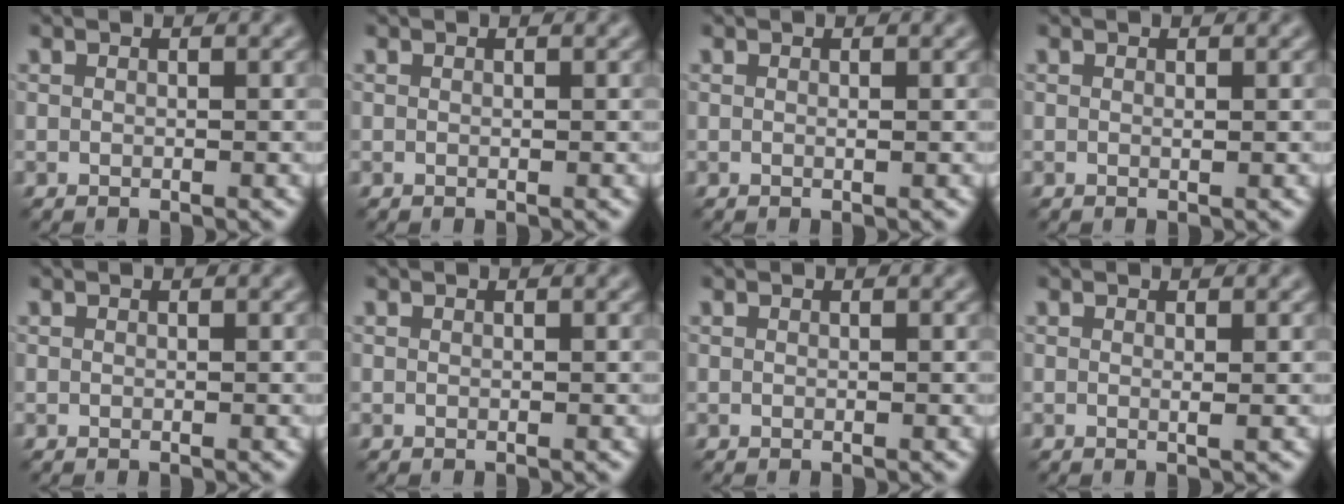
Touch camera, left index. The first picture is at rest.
{"total": 0.0}
{"total": 0.0}
{"total": 0.0}
{"total": 0.0}
{"total": 0.0}
{"total": 0.0}
{"total": 0.7, "force": [0.1, 0.1, 0.7], "torque": [-0.008, -0.002, -0.001]}